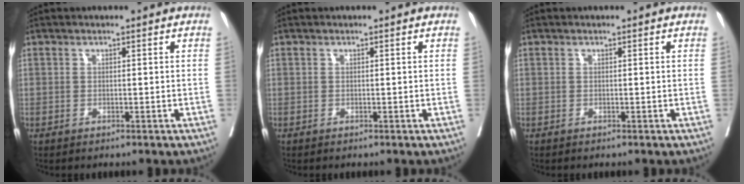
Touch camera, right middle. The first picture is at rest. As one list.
[{"total": 0.0}, {"total": 0.0}]